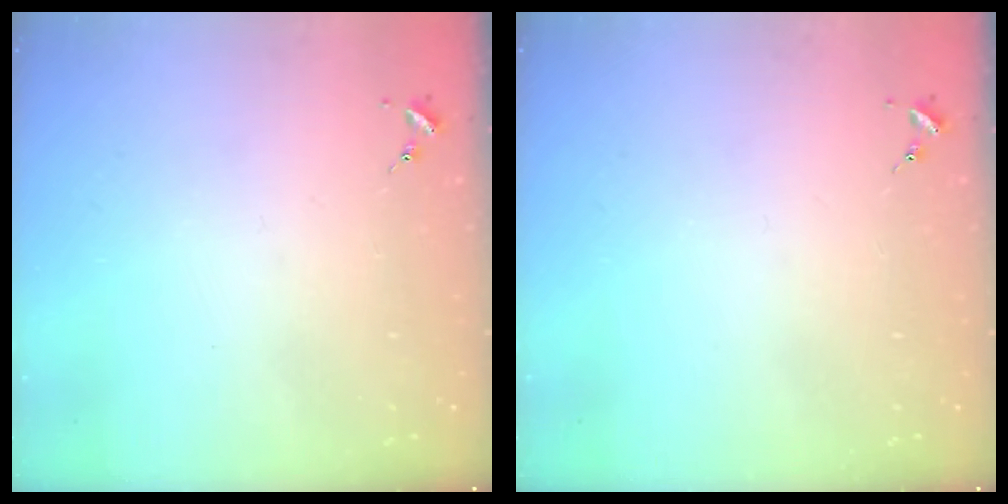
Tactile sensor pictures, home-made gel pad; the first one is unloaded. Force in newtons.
{"total": 0.0}